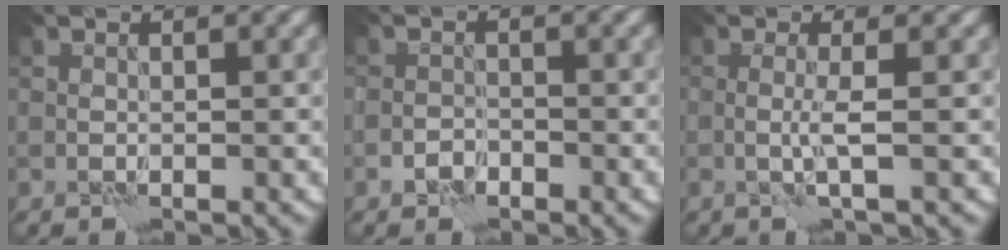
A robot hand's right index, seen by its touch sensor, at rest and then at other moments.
{"total": 1.4, "force": [-1.1, 0.9, 0.4], "torque": [-0.004, 0.005, -0.022]}
{"total": 1.5, "force": [0.1, -0.1, 1.5], "torque": [-0.032, -0.004, -0.002]}